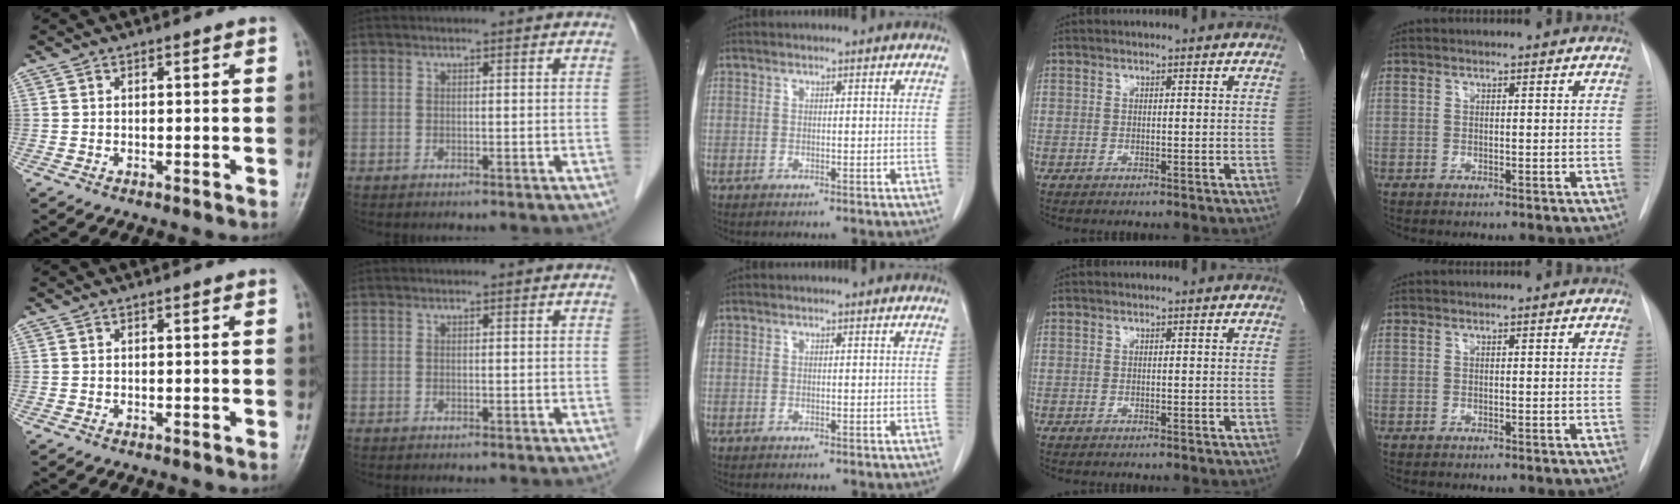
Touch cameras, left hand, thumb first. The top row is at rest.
{}